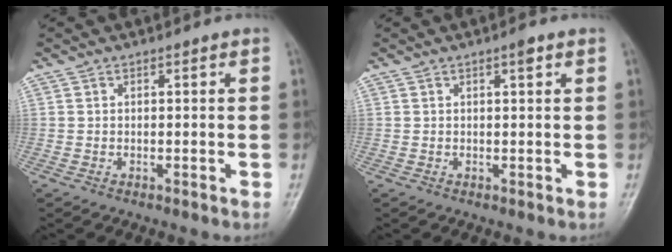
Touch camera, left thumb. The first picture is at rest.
{"total": 1.5, "force": [0.8, 0.3, 1.3], "torque": [-0.020, 0.000, 0.010]}